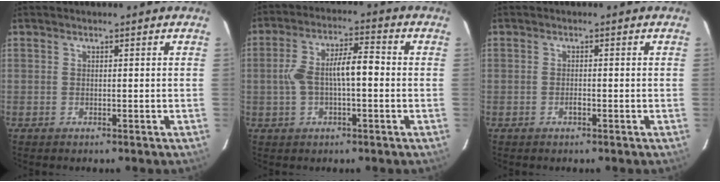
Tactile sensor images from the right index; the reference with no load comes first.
{"total": 8.2, "force": [-0.4, 2.5, 7.8], "torque": [-0.159, 0.029, -0.005]}
{"total": 0.9, "force": [-0.5, 0.3, 0.7], "torque": [-0.016, 0.001, -0.008]}